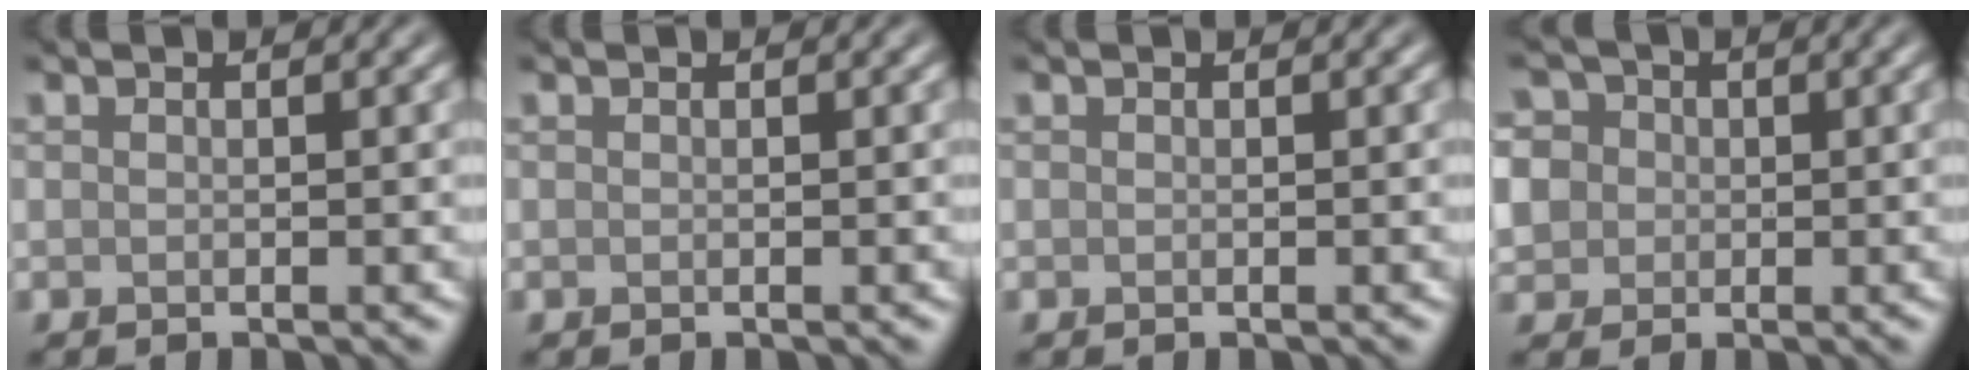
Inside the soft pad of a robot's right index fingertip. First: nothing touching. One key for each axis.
{"total": 0.0}
{"total": 0.0}
{"total": 5.8, "fx": 0.7, "fy": 5.2, "fz": 2.4, "tx": -0.054, "ty": 0.032, "tz": -0.009}